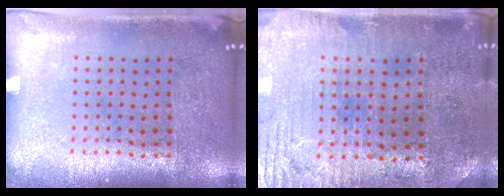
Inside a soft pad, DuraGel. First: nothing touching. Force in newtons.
{"total": 1.0, "press": 0.8, "slide": 0.6}